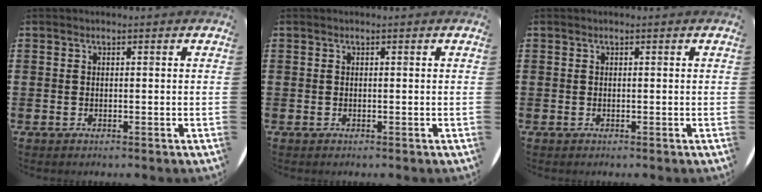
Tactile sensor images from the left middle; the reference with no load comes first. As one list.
[{"total": 0.0}, {"total": 0.0}]